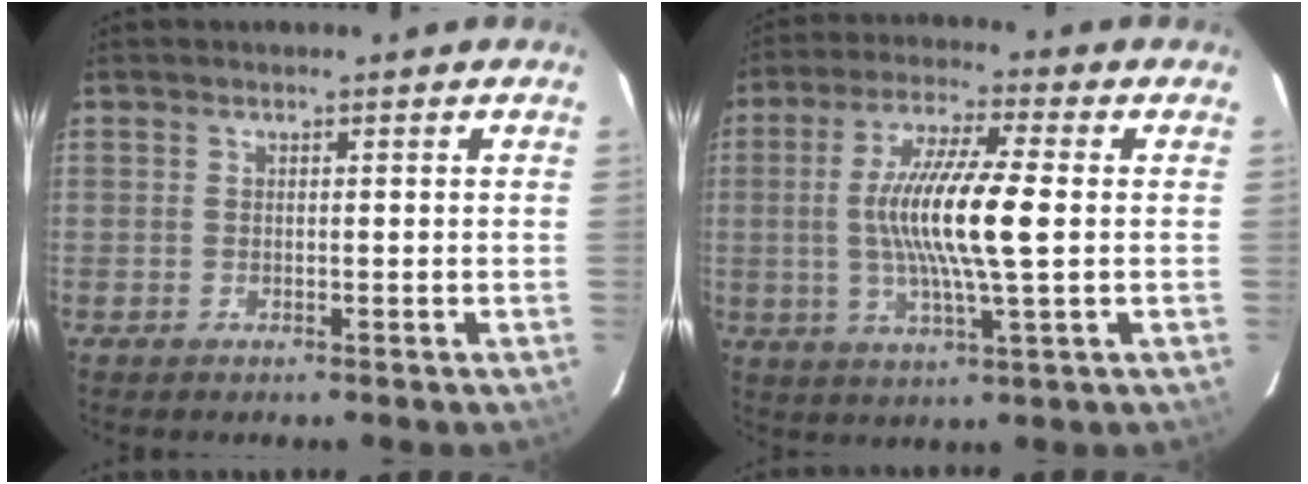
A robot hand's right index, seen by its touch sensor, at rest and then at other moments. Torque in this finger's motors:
{"motor_torque": [1.87, -0.23, 1.04, 0.21]}